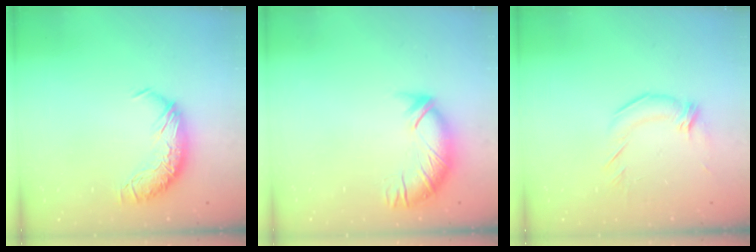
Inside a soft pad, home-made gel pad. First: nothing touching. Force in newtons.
{"total": 3.3, "press": 3.0, "slide": 1.3}
{"total": 2.2, "press": 1.1, "slide": 1.9}